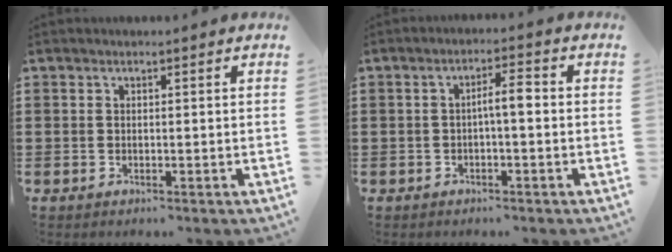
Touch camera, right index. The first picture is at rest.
{"total": 3.2, "force": [-0.3, 0.5, 3.2], "torque": [-0.059, 0.006, -0.010]}